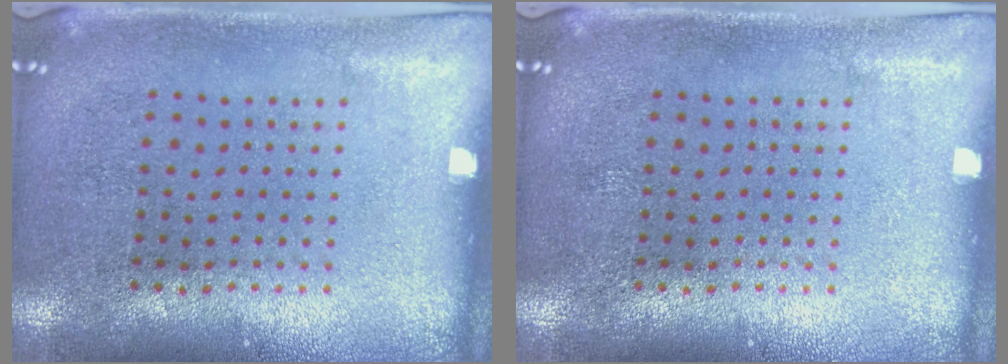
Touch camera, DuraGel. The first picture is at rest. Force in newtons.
{"total": 0.0}